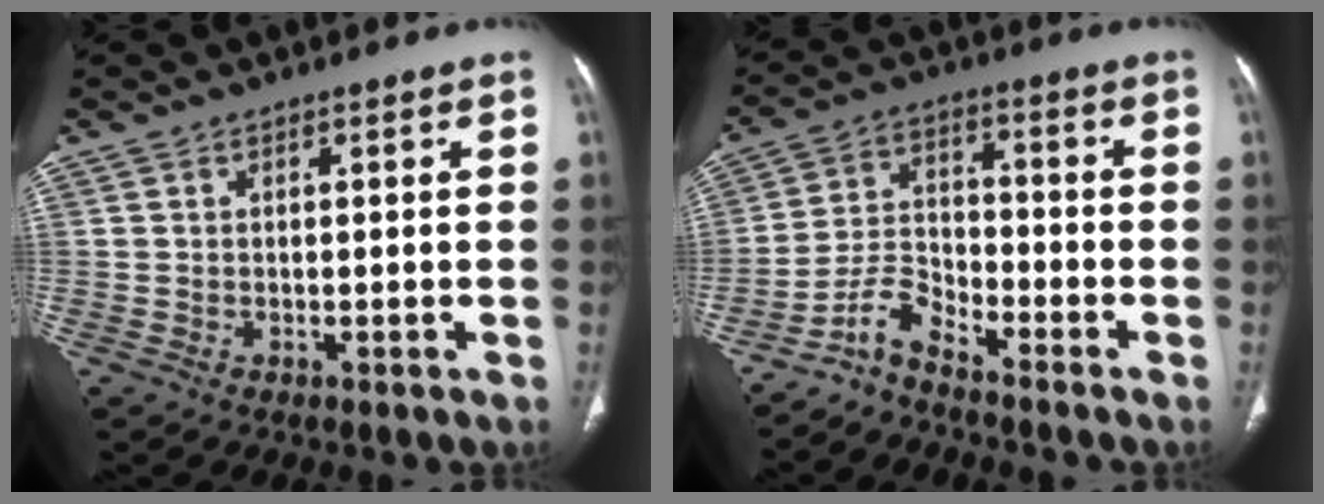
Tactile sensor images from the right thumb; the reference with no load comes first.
{"total": 5.7, "force": [-5.1, 1.5, 2.2], "torque": [-0.042, 0.049, -0.106]}